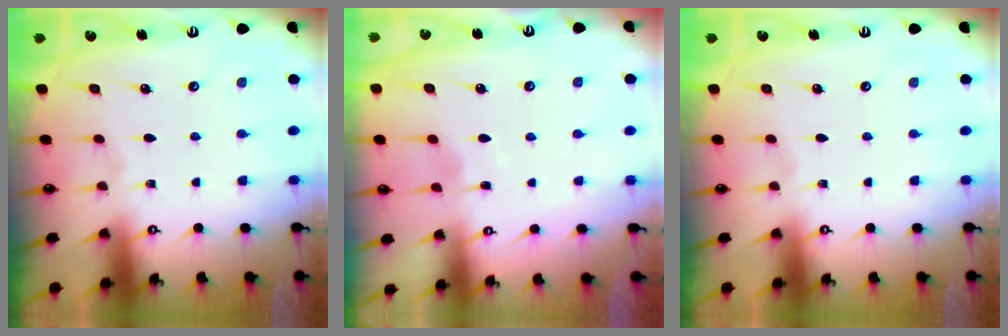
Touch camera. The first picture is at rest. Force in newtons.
{"total": 2.8, "press": 2.7, "slide": 0.3}
{"total": 0.0}